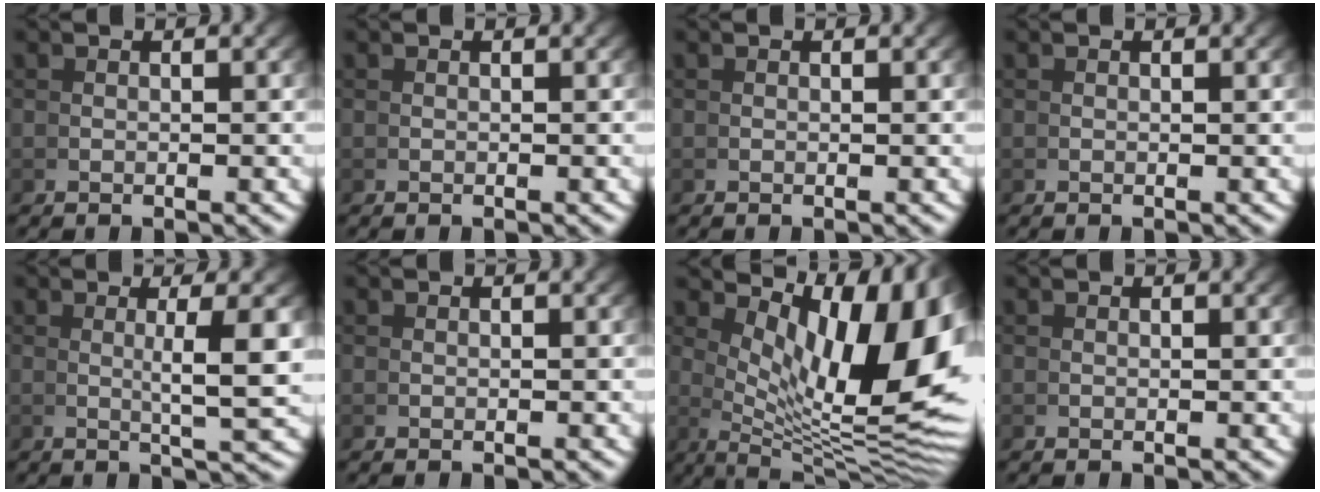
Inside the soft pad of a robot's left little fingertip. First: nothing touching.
{"total": 0.0}
{"total": 0.0}
{"total": 0.0}
{"total": 3.6, "force": [0.8, -0.2, 3.5], "torque": [-0.056, -0.002, 0.014]}
{"total": 0.0}
{"total": 16.2, "force": [3.0, 7.6, 13.9], "torque": [-0.178, -0.011, 0.057]}
{"total": 0.0}